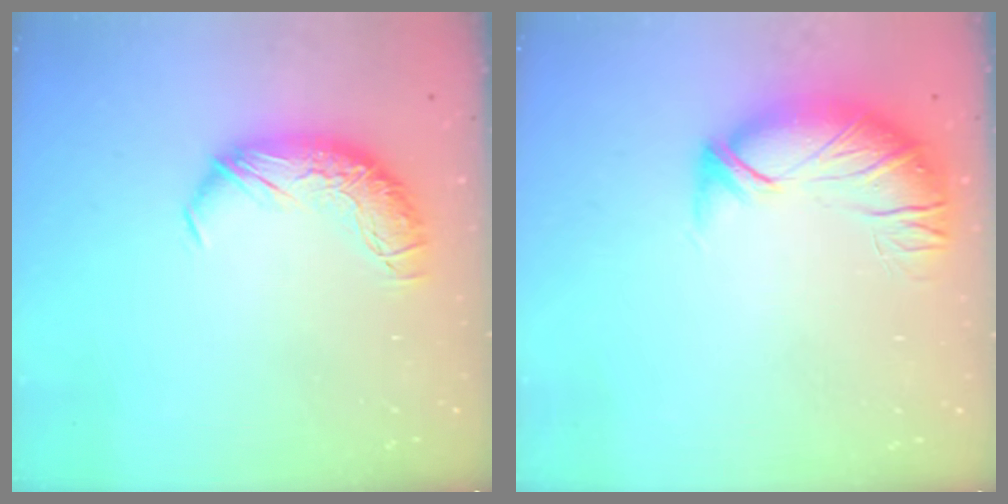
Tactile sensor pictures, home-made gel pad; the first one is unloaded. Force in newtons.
{"total": 2.8, "press": 1.2, "slide": 2.5}